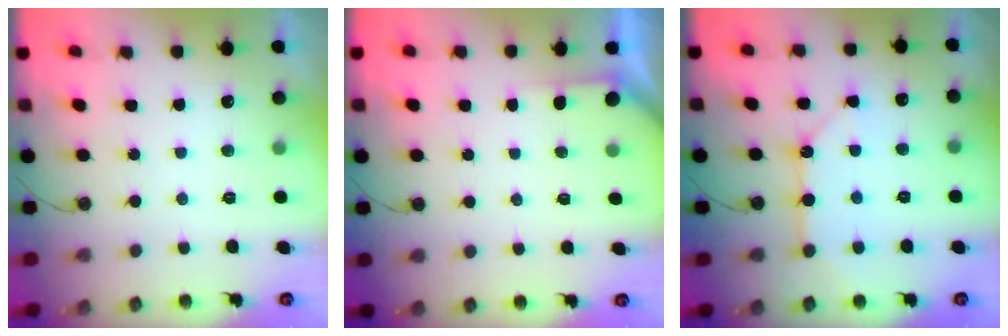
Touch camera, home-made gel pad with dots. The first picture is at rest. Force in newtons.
{"total": 1.7, "press": 1.6, "slide": 0.2}
{"total": 11.7, "press": 11.6, "slide": 1.3}